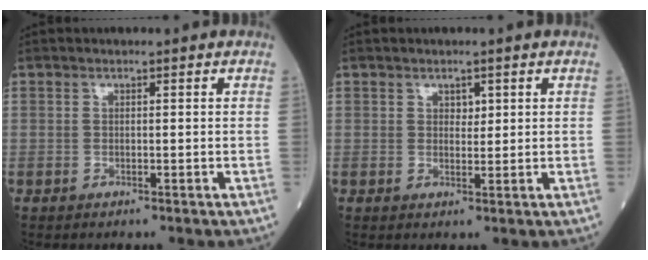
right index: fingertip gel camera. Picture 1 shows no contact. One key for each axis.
{"total": 1.4, "fx": 0.7, "fy": 0.9, "fz": 0.8, "tx": -0.006, "ty": -0.003, "tz": 0.011}